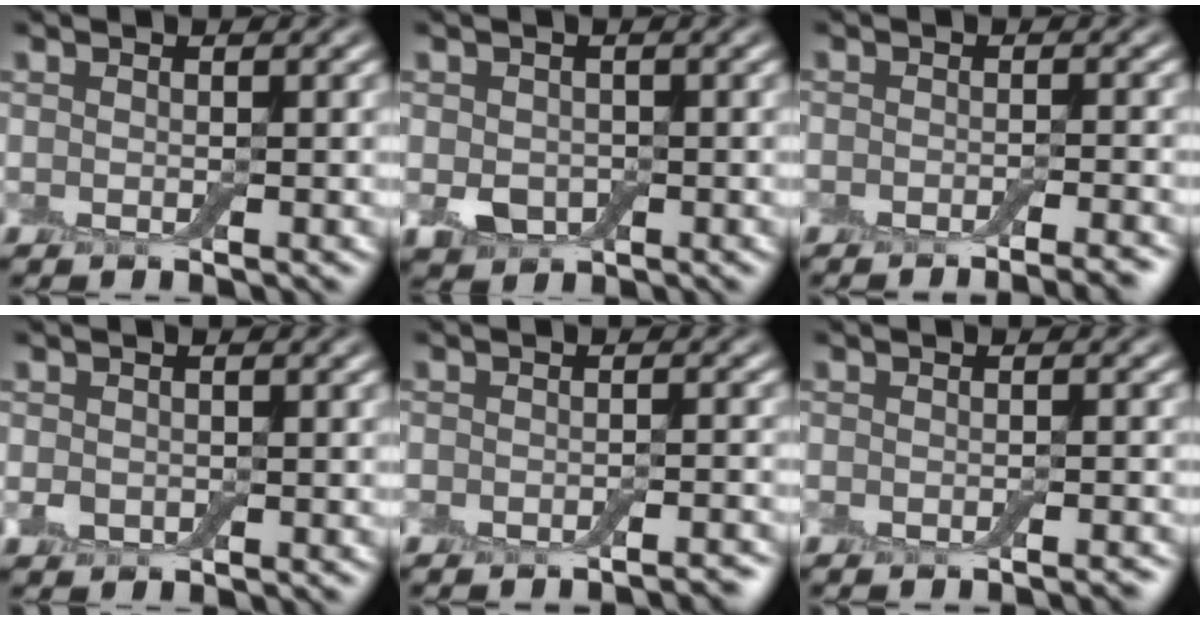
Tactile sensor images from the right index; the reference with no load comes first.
{"total": 2.4, "force": [-0.4, 1.9, 1.4], "torque": [-0.028, -0.006, -0.010]}
{"total": 5.1, "force": [-4.0, 1.6, 2.8], "torque": [-0.024, 0.000, -0.038]}
{"total": 1.3, "force": [-0.3, 1.1, 0.6], "torque": [-0.010, -0.003, -0.010]}
{"total": 2.9, "force": [-2.6, 0.7, 1.0], "torque": [-0.010, -0.002, -0.034]}
{"total": 1.6, "force": [-1.4, 0.4, 0.7], "torque": [-0.007, -0.002, -0.019]}